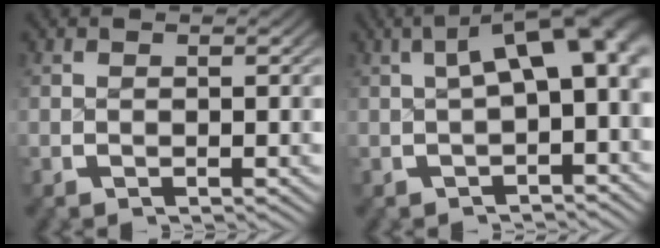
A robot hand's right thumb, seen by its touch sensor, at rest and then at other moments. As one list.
[{"total": 8.5, "force": [1.2, 4.3, 7.2], "torque": [-0.087, 0.021, 0.018]}]